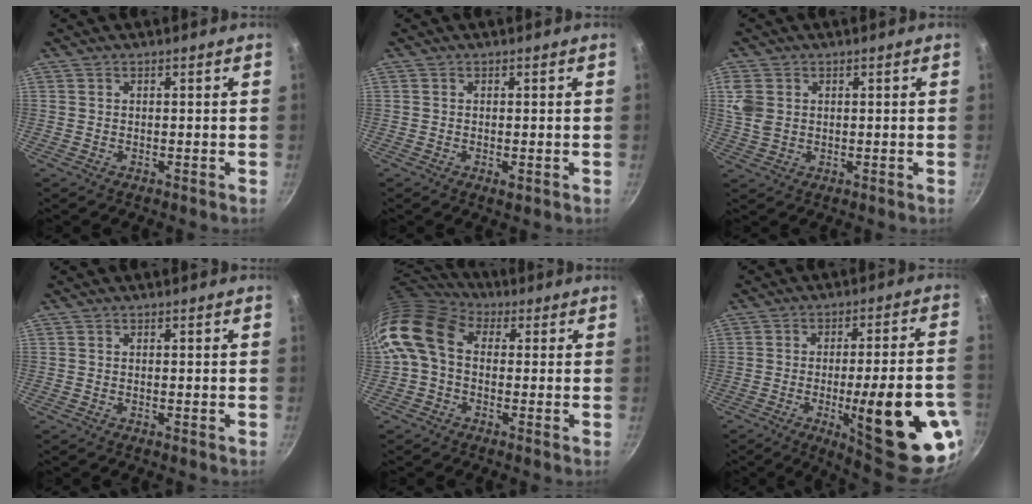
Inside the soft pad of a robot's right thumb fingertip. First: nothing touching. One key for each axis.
{"total": 1.2, "fx": -0.3, "fy": 0.4, "fz": 1.0, "tx": -0.021, "ty": -0.003, "tz": -0.005}
{"total": 4.9, "fx": 1.1, "fy": 3.8, "fz": 2.9, "tx": -0.051, "ty": -0.006, "tz": 0.023}
{"total": 0.0}
{"total": 12.3, "fx": 1.0, "fy": 8.9, "fz": 8.4, "tx": -0.155, "ty": 0.025, "tz": -0.003}
{"total": 23.6, "fx": -7.4, "fy": 5.8, "fz": 21.6, "tx": -0.265, "ty": 0.013, "tz": -0.089}